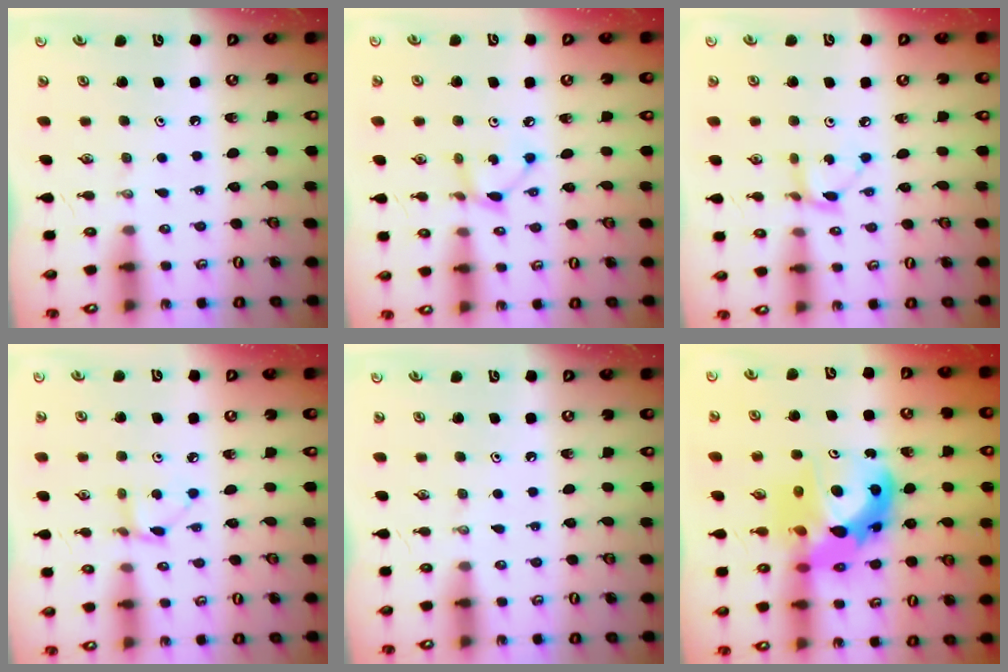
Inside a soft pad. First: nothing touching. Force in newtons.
{"total": 4.3, "press": 4.3, "slide": 0.2}
{"total": 2.8, "press": 2.8, "slide": 0.2}
{"total": 3.6, "press": 3.5, "slide": 0.4}
{"total": 0.0}
{"total": 13.7, "press": 13.6, "slide": 1.1}